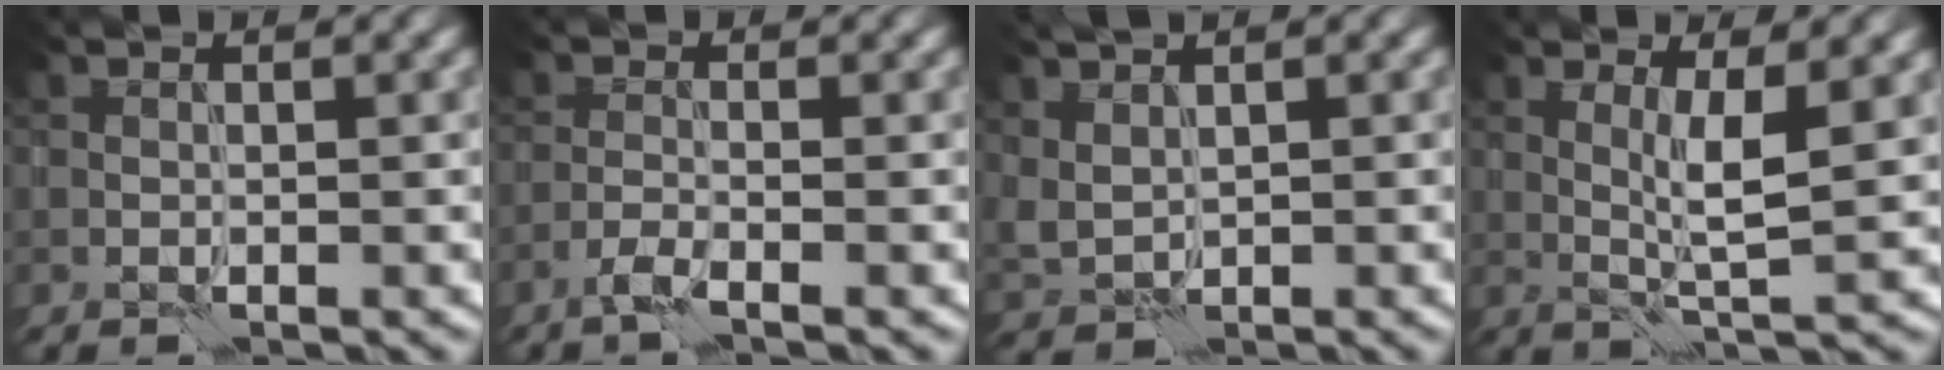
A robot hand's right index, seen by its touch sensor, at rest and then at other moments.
{"total": 1.8, "force": [-1.2, 0.3, 1.4], "torque": [-0.026, 0.003, -0.034]}
{"total": 2.7, "force": [1.7, 1.2, 1.6], "torque": [-0.045, 0.005, 0.042]}
{"total": 3.6, "force": [0.8, 0.4, 3.5], "torque": [-0.068, -0.006, 0.018]}